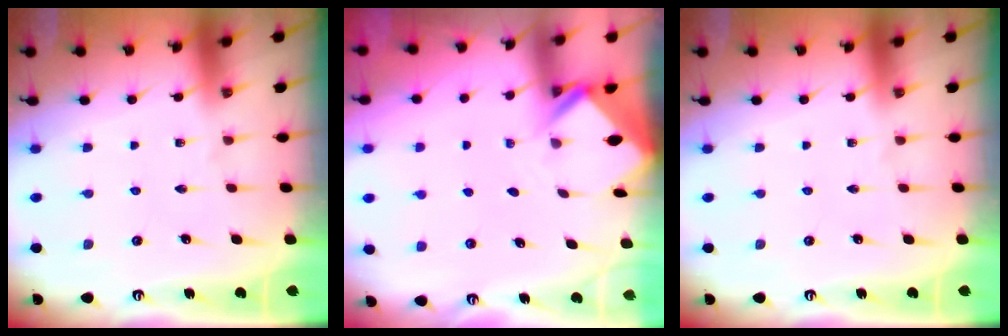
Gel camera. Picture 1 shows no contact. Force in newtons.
{"total": 2.3, "press": 2.3, "slide": 0.1}
{"total": 0.0}